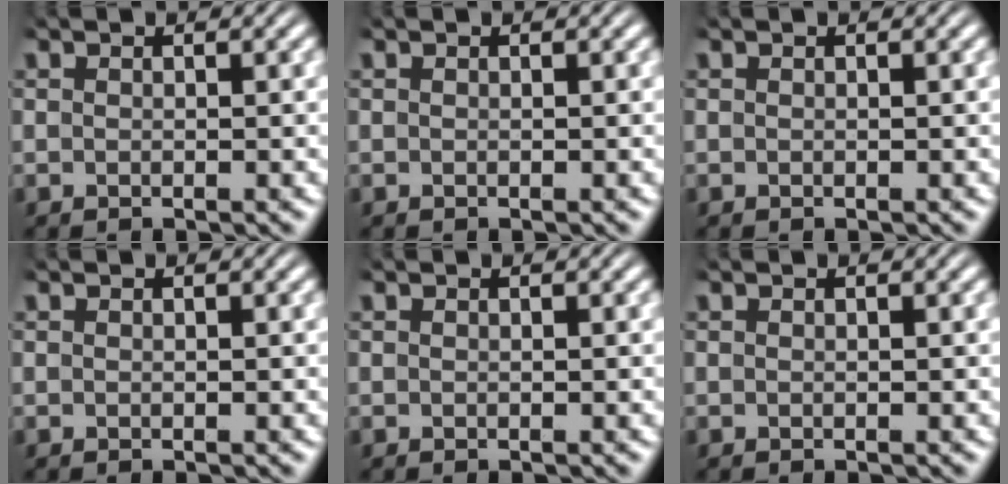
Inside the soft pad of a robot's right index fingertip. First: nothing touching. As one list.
[{"total": 0.0}, {"total": 0.0}, {"total": 0.0}, {"total": 0.0}, {"total": 0.0}]